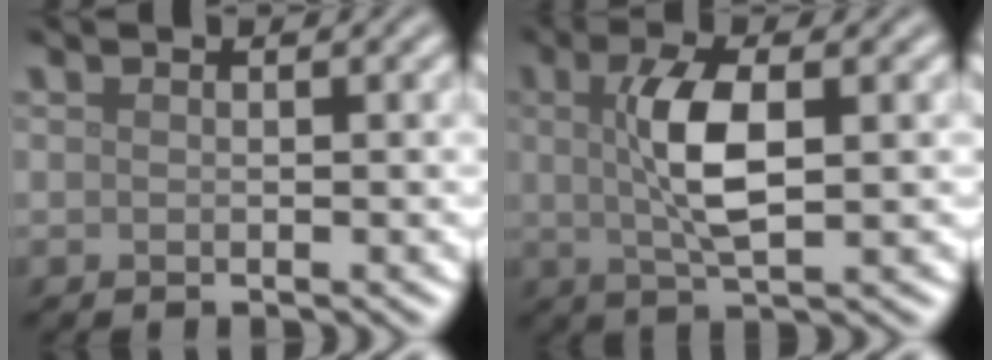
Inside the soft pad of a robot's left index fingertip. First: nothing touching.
{"total": 5.3, "force": [0.7, 1.6, 4.9], "torque": [-0.103, 0.005, 0.013]}